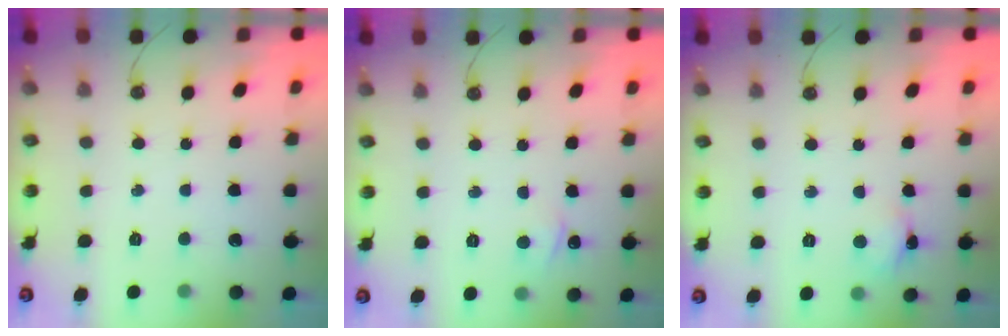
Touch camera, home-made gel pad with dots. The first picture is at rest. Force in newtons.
{"total": 2.4, "press": 2.4, "slide": 0.3}
{"total": 3.0, "press": 3.0, "slide": 0.4}